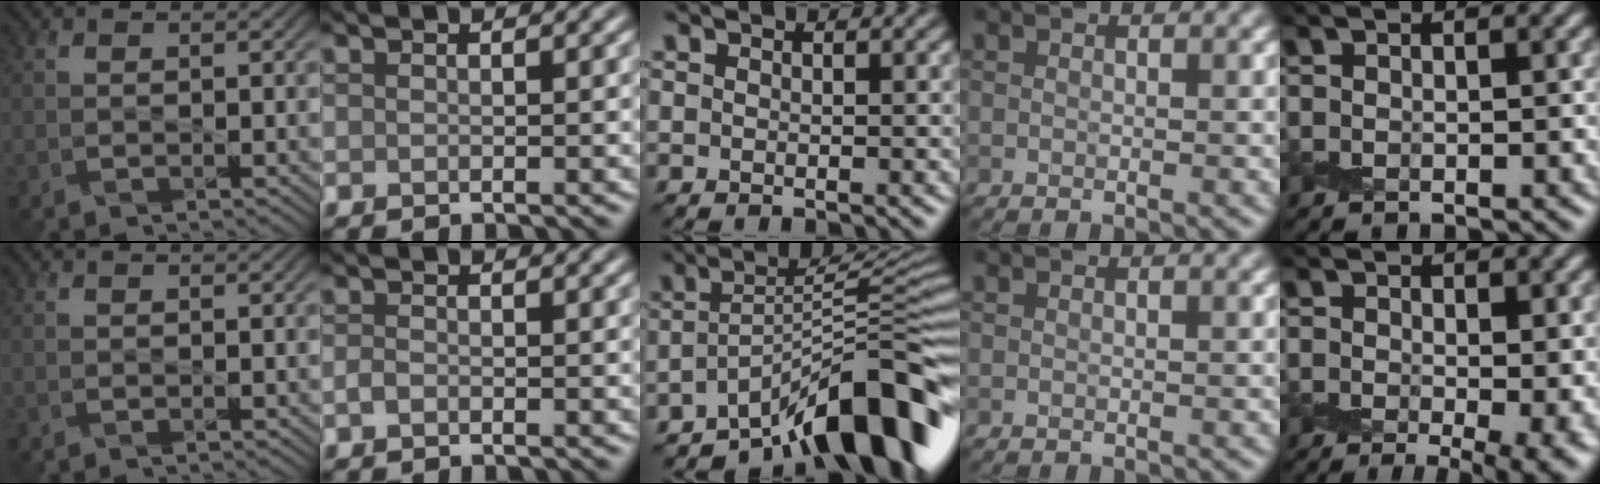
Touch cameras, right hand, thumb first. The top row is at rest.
{"index": {"total": 0.8, "force": [-0.5, 0.4, 0.5], "torque": [-0.011, -0.001, -0.011]}, "middle": {"total": 10.6, "force": [-6.8, 2.0, 7.9], "torque": [-0.095, 0.015, -0.122]}, "little": {"total": 5.1, "force": [-1.0, 2.3, 4.4], "torque": [-0.067, -0.017, -0.012]}}